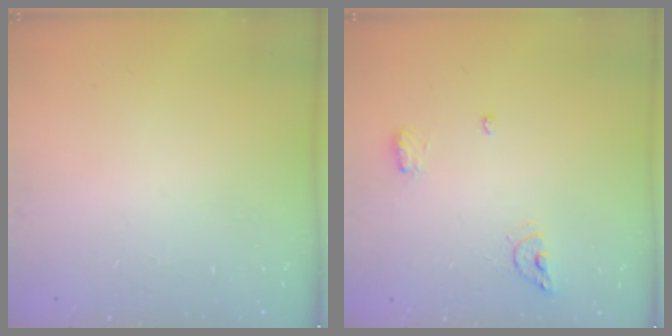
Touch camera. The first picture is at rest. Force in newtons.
{"total": 6.8, "press": 6.7, "slide": 1.2}